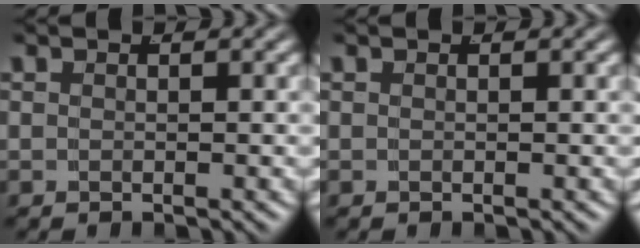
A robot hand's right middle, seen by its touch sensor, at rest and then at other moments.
{"total": 0.0}